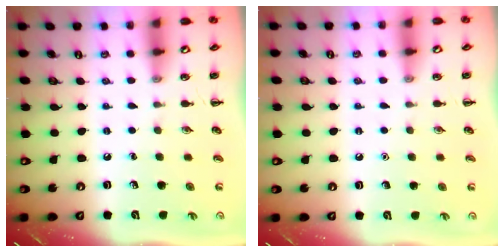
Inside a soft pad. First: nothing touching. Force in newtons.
{"total": 1.6, "press": 1.6, "slide": 0.1}